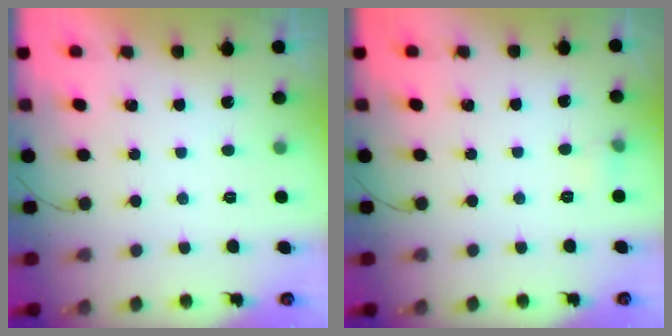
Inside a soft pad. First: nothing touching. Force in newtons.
{"total": 7.6, "press": 3.7, "slide": 6.6}